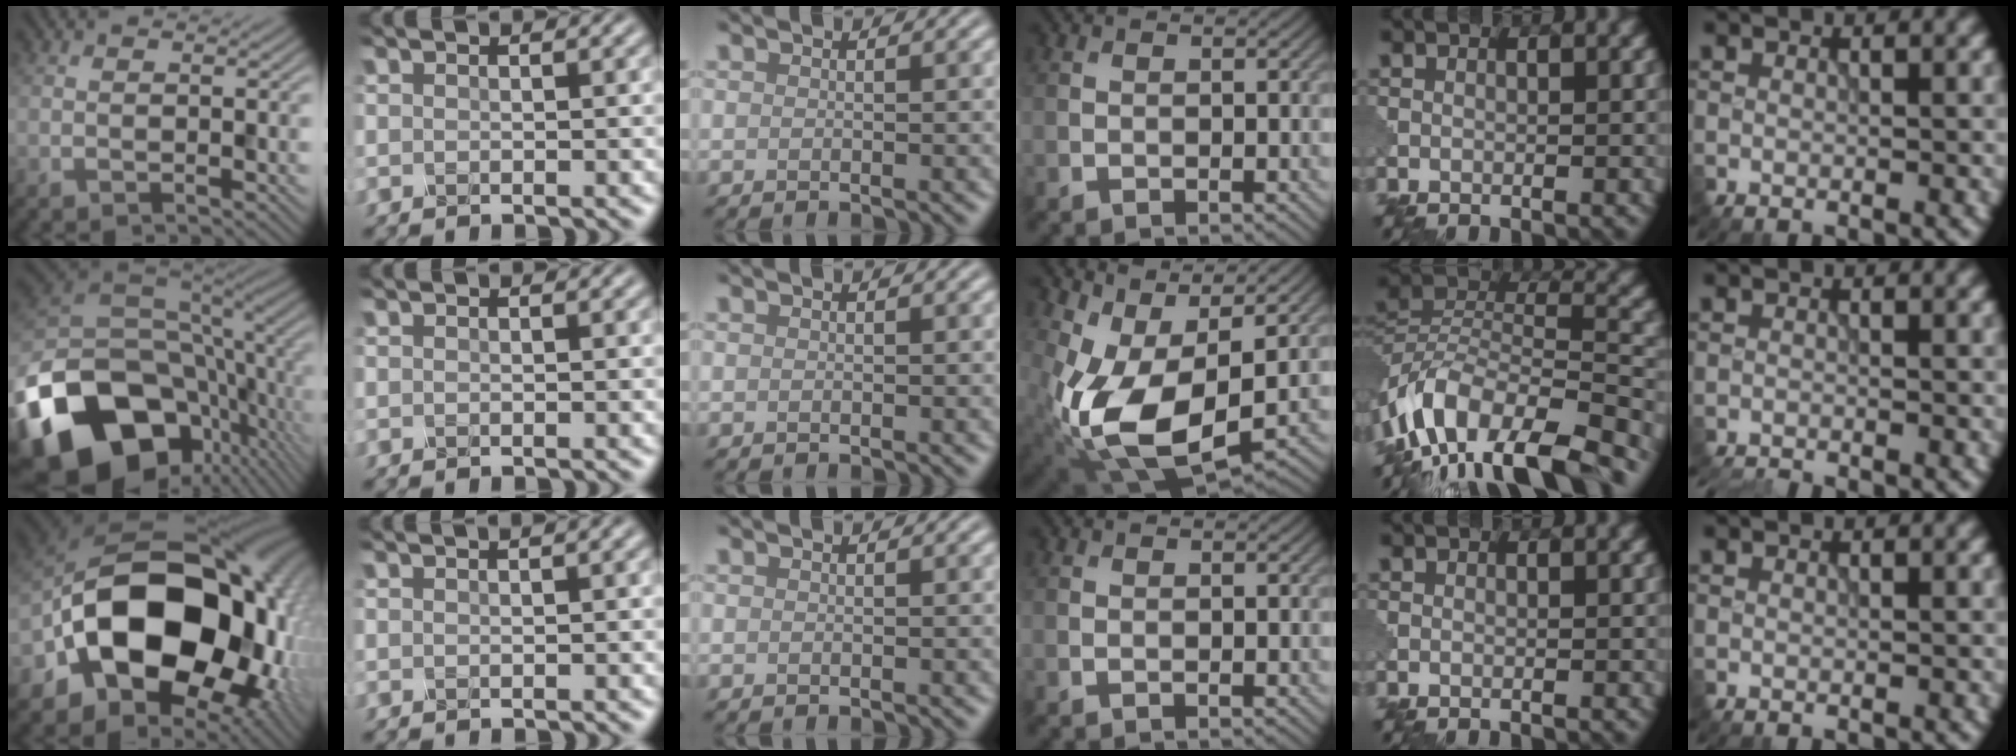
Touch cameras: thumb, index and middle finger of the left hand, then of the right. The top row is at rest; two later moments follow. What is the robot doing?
{"motion": "shake", "object": "sieve"}